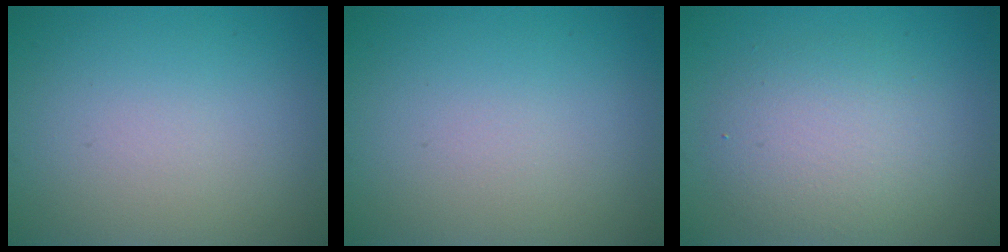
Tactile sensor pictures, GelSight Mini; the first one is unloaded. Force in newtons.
{"total": 0.0}
{"total": 4.2, "press": 4.2, "slide": 0.5}